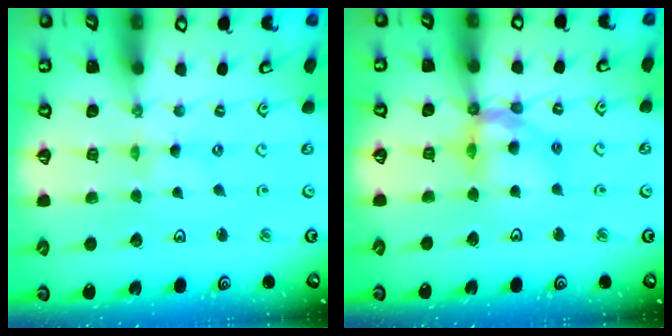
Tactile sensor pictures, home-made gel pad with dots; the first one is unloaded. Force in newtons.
{"total": 12.1, "press": 12.0, "slide": 1.4}